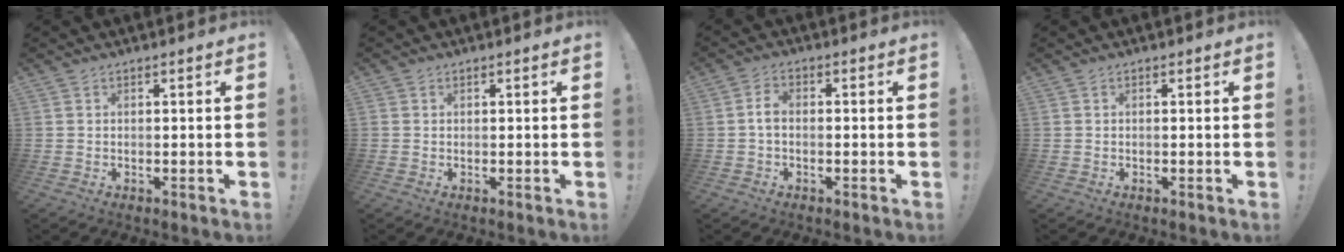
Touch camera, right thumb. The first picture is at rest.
{"total": 0.6, "force": [0.4, 0.5, 0.1], "torque": [-0.003, 0.001, 0.007]}
{"total": 3.2, "force": [-0.4, 1.9, 2.5], "torque": [-0.050, 0.008, -0.004]}
{"total": 0.0}